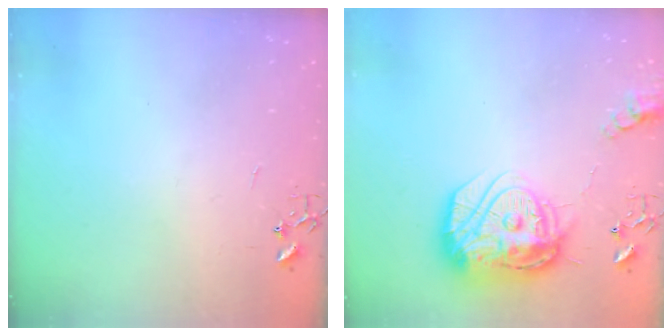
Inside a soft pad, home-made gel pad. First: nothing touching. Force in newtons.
{"total": 20.2, "press": 20.1, "slide": 1.6}